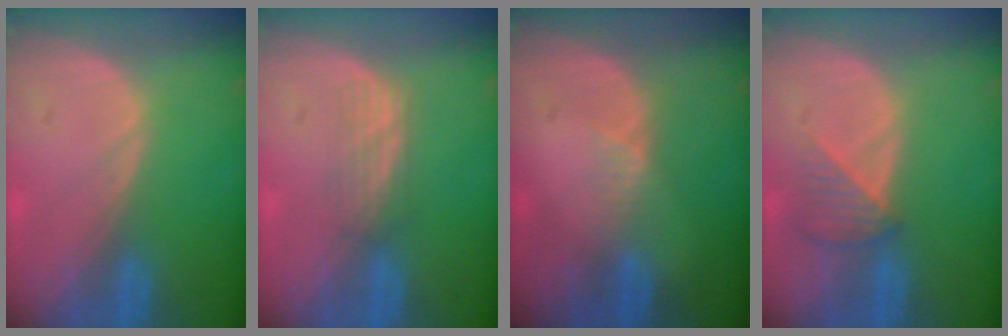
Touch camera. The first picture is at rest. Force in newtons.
{"total": 2.9, "press": 2.6, "slide": 1.4}
{"total": 2.0, "press": 1.6, "slide": 1.3}
{"total": 3.5, "press": 3.4, "slide": 0.9}